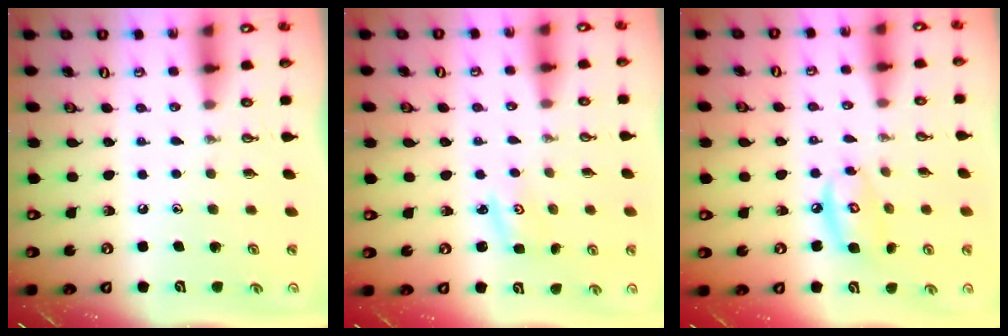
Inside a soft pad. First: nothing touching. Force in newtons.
{"total": 2.1, "press": 2.1, "slide": 0.3}
{"total": 8.5, "press": 8.5, "slide": 0.7}